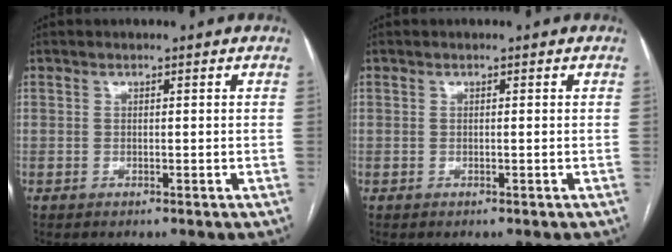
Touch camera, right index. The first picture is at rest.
{"total": 0.0}